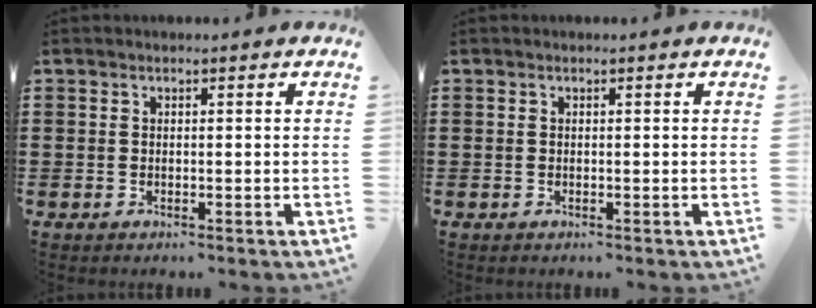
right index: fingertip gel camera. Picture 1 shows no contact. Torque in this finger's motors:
{"motor_torque": [0.00, 0.00, 0.00, 0.02]}